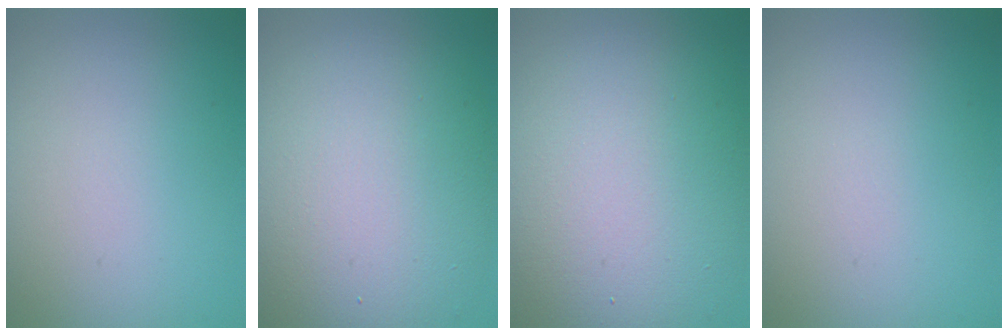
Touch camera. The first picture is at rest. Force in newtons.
{"total": 12.0, "press": 12.0, "slide": 0.8}
{"total": 15.5, "press": 15.5, "slide": 1.2}
{"total": 0.0}